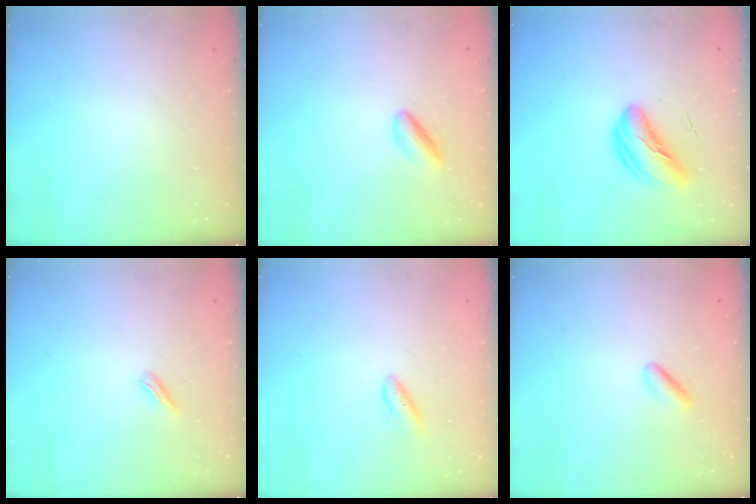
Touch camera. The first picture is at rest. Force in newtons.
{"total": 2.9, "press": 2.8, "slide": 0.4}
{"total": 8.4, "press": 8.2, "slide": 2.2}
{"total": 2.3, "press": 2.2, "slide": 0.7}
{"total": 3.1, "press": 2.9, "slide": 1.3}
{"total": 2.5, "press": 2.3, "slide": 0.8}